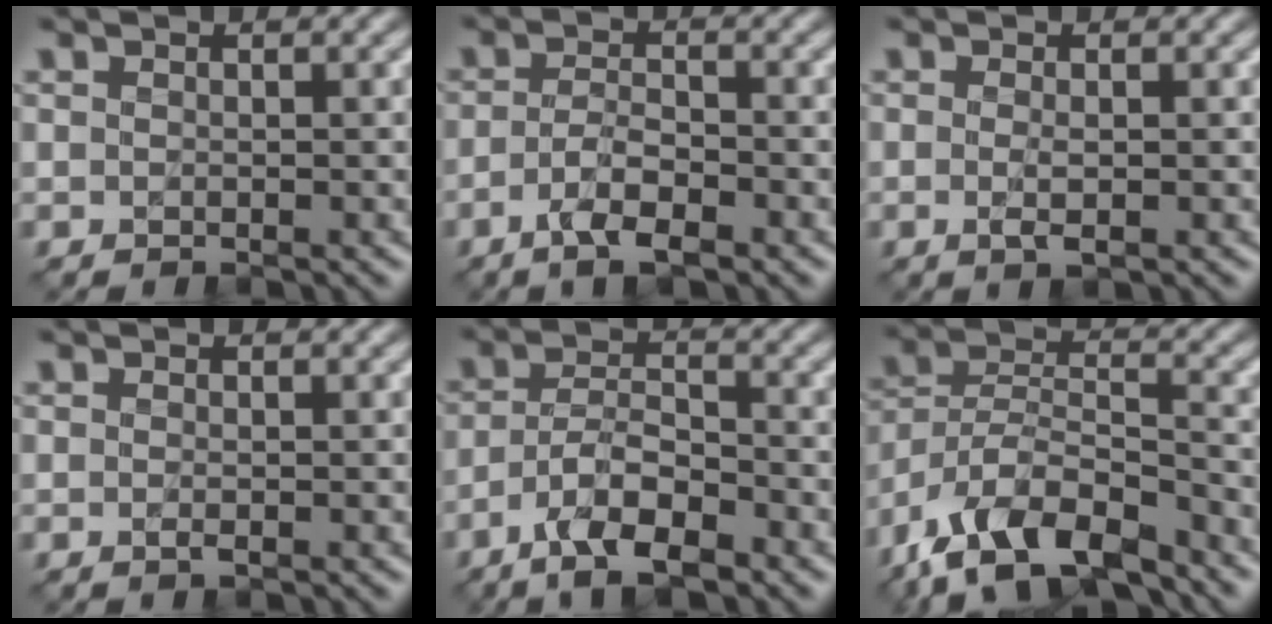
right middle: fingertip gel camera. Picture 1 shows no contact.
{"total": 3.5, "force": [-2.0, 1.1, 2.7], "torque": [-0.056, 0.002, -0.042]}
{"total": 1.5, "force": [-0.3, 0.4, 1.4], "torque": [-0.029, -0.006, -0.006]}
{"total": 0.7, "force": [-0.2, 0.2, 0.6], "torque": [-0.013, -0.003, -0.005]}
{"total": 6.6, "force": [-4.2, 2.3, 4.5], "torque": [-0.080, 0.006, -0.079]}
{"total": 11.2, "force": [-8.5, 4.3, 5.8], "torque": [-0.108, 0.007, -0.158]}